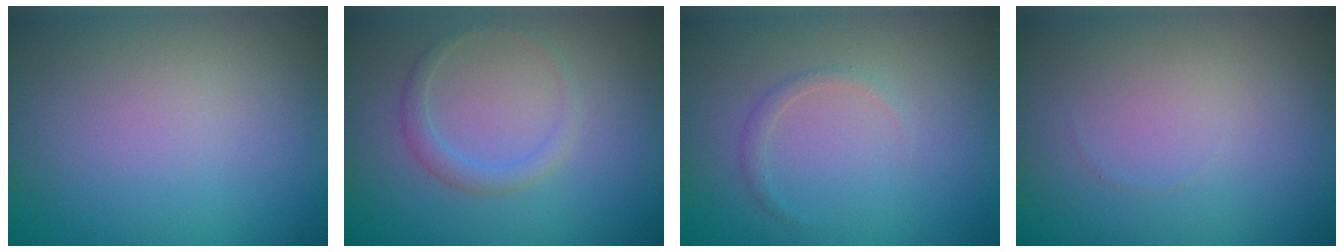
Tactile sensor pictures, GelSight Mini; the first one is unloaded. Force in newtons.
{"total": 1.6, "press": 1.6, "slide": 0.1}
{"total": 0.8, "press": 0.8, "slide": 0.2}
{"total": 0.0}